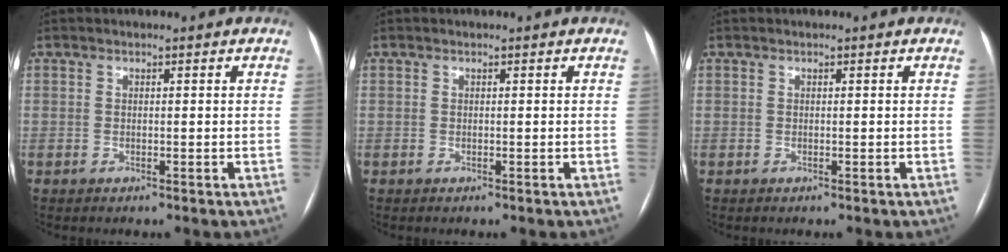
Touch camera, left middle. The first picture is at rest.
{"total": 0.0}
{"total": 0.0}